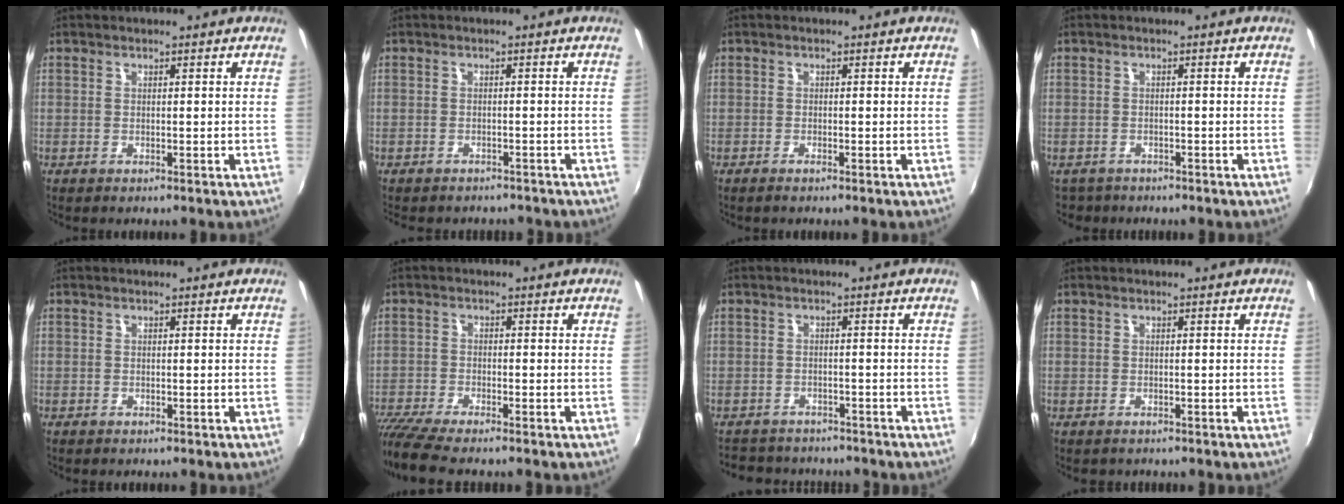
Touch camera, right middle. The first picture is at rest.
{"total": 4.0, "force": [-3.5, 1.6, 1.1], "torque": [-0.030, -0.012, -0.049]}
{"total": 0.8, "force": [-0.7, 0.0, 0.5], "torque": [-0.008, -0.003, -0.015]}
{"total": 2.9, "force": [-2.3, 1.8, 0.3], "torque": [-0.014, -0.007, -0.037]}
{"total": 0.5, "force": [-0.4, 0.4, 0.0], "torque": [0.000, 0.002, -0.006]}
{"total": 7.4, "force": [-6.6, 0.3, 3.3], "torque": [-0.088, -0.032, -0.121]}
{"total": 8.5, "force": [-7.5, 3.3, 2.1], "torque": [-0.054, -0.003, -0.109]}
{"total": 0.6, "force": [-0.5, 0.4, 0.0], "torque": [-0.004, -0.002, -0.006]}